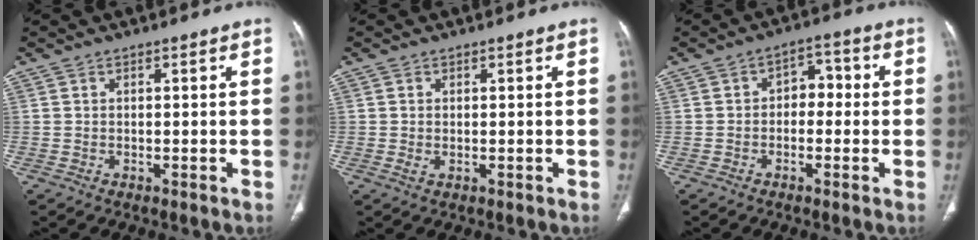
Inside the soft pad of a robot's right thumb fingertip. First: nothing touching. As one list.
[{"total": 1.1, "force": [0.0, 0.6, 0.9], "torque": [-0.026, -0.002, 0.003]}, {"total": 4.7, "force": [-0.4, 3.3, 3.3], "torque": [-0.021, 0.025, -0.017]}]